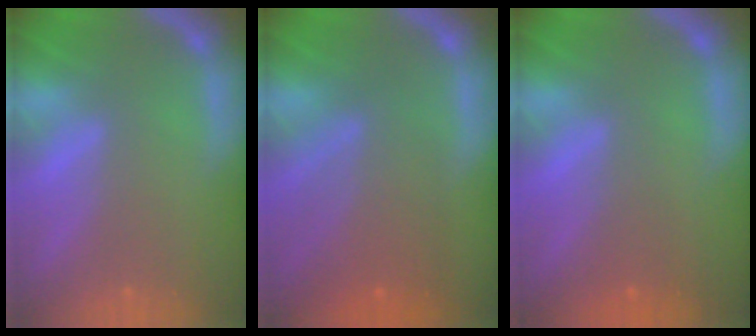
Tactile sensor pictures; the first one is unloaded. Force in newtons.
{"total": 6.5}
{"total": 1.5}